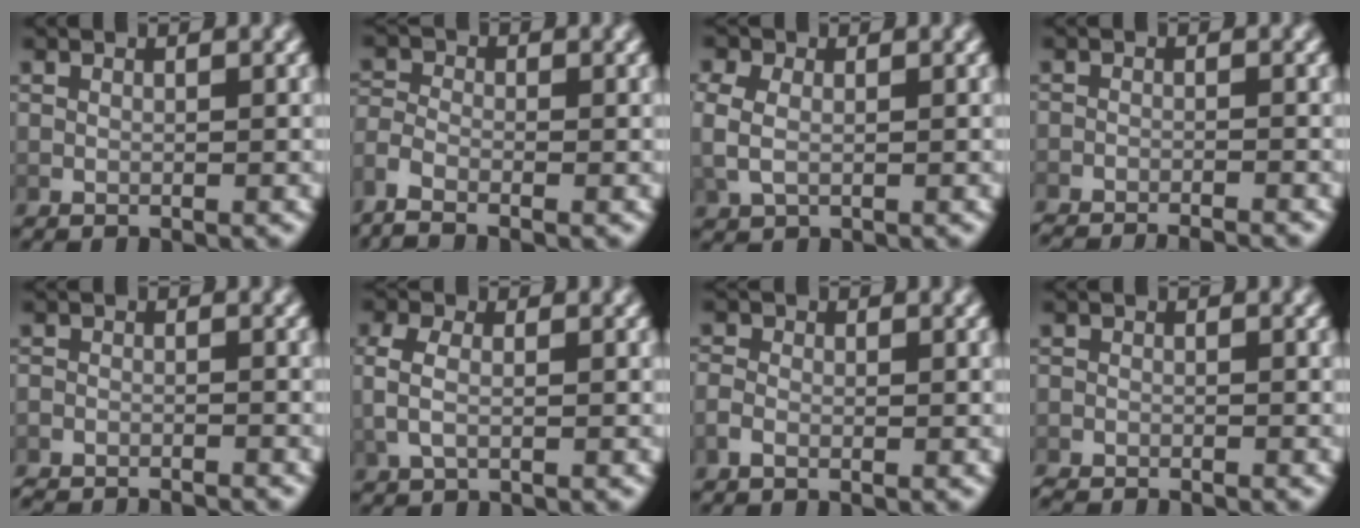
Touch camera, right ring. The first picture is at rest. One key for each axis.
{"total": 2.5, "fx": -1.7, "fy": 1.2, "fz": 1.4, "tx": -0.040, "ty": -0.012, "tz": -0.027}
{"total": 2.8, "fx": 0.5, "fy": 2.2, "fz": 1.8, "tx": -0.051, "ty": -0.006, "tz": 0.017}
{"total": 5.3, "fx": -5.1, "fy": 1.0, "fz": 0.7, "tx": 0.001, "ty": -0.007, "tz": -0.083}
{"total": 4.1, "fx": -4.0, "fy": 0.7, "fz": 0.3, "tx": -0.001, "ty": -0.013, "tz": -0.064}
{"total": 2.5, "fx": 0.1, "fy": 1.3, "fz": 2.1, "tx": -0.057, "ty": -0.005, "tz": 0.008}
{"total": 1.2, "fx": -0.7, "fy": 0.7, "fz": 0.6, "tx": -0.015, "ty": -0.004, "tz": -0.016}
{"total": 2.0, "fx": -2.0, "fy": 0.4, "fz": 0.1, "tx": -0.003, "ty": -0.010, "tz": -0.032}